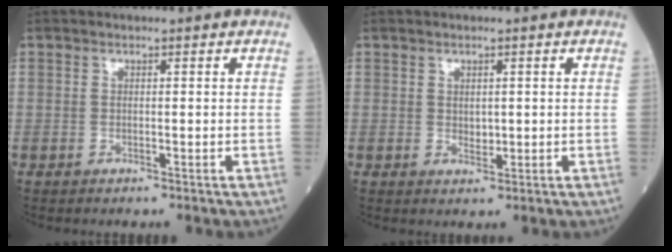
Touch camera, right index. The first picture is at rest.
{"total": 1.5, "force": [0.2, 1.0, 1.1], "torque": [-0.014, -0.003, 0.005]}